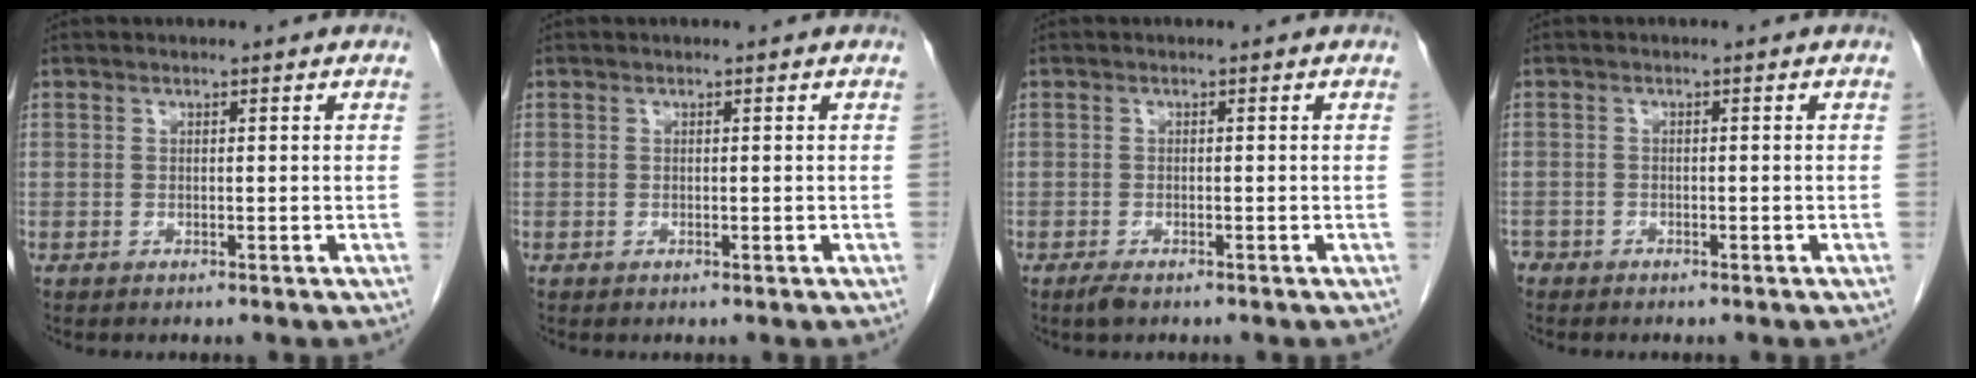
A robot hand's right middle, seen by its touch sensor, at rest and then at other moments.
{"total": 0.0}
{"total": 1.5, "force": [-1.1, 0.4, 1.0], "torque": [-0.024, -0.003, -0.018]}
{"total": 1.7, "force": [-1.4, 1.0, 0.2], "torque": [-0.005, 0.002, -0.027]}